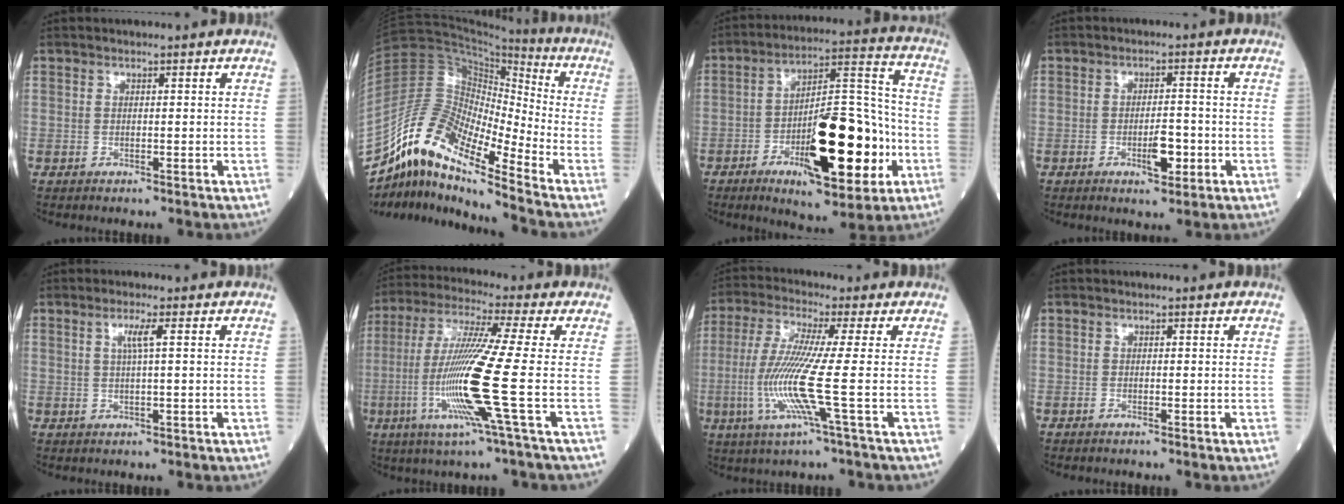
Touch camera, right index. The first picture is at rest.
{"total": 13.1, "force": [-10.4, 2.2, 7.7], "torque": [-0.150, 0.043, -0.188]}
{"total": 18.3, "force": [-5.9, 5.1, 16.5], "torque": [-0.271, 0.012, -0.082]}
{"total": 4.1, "force": [-1.5, 1.2, 3.6], "torque": [-0.059, 0.002, -0.018]}
{"total": 2.3, "force": [0.7, -0.4, 2.2], "torque": [-0.047, 0.003, 0.015]}
{"total": 14.1, "force": [-3.2, -2.0, 13.6], "torque": [-0.283, -0.019, -0.072]}
{"total": 10.3, "force": [-2.1, -1.3, 10.0], "torque": [-0.222, -0.014, -0.047]}
{"total": 0.0}